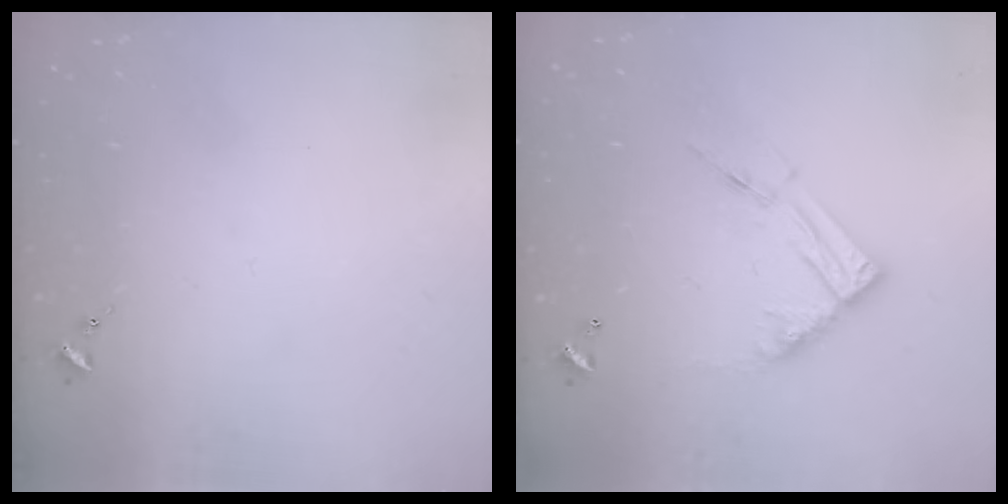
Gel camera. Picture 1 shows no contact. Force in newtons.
{"total": 12.6, "press": 12.6, "slide": 1.2}